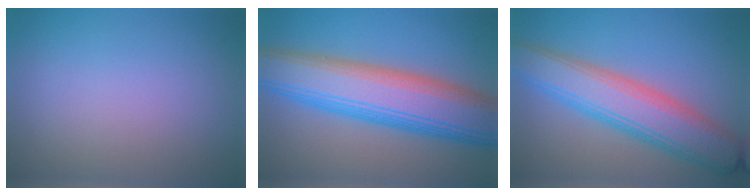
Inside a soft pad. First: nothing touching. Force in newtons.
{"total": 11.1, "press": 11.1, "slide": 0.2}
{"total": 7.7, "press": 7.6, "slide": 0.5}